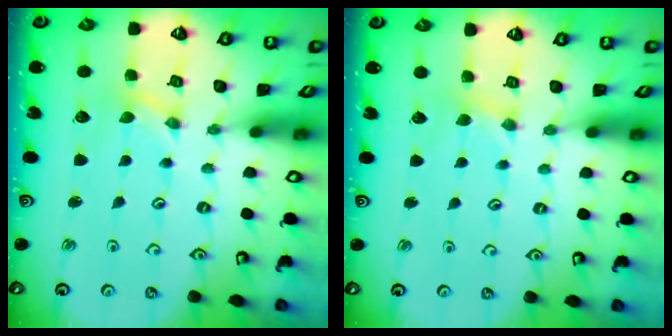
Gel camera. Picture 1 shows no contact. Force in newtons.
{"total": 2.2, "press": 2.2, "slide": 0.4}